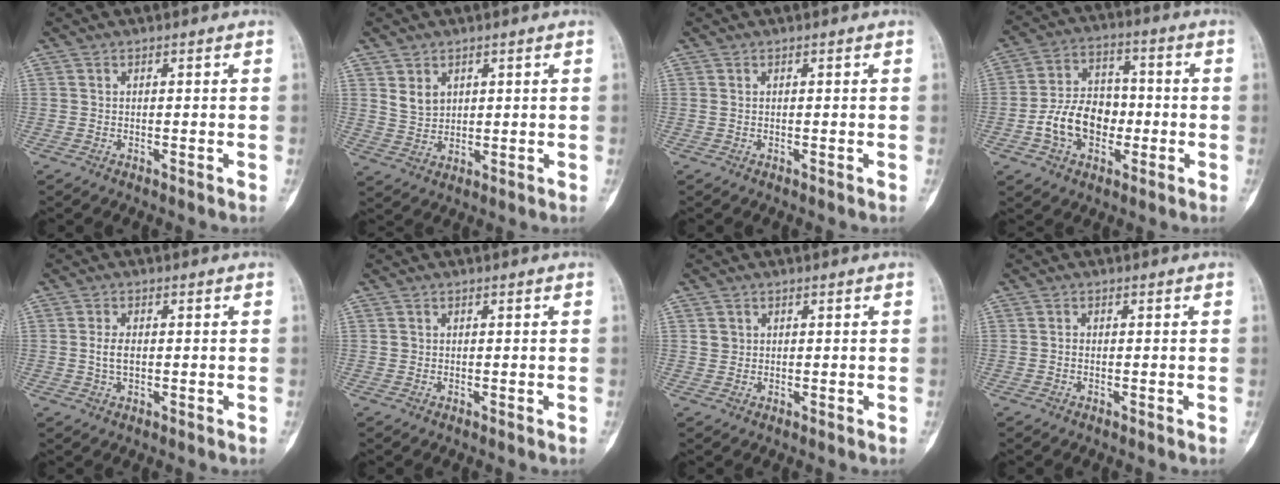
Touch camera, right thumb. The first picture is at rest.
{"total": 4.3, "force": [1.9, 3.2, 2.1], "torque": [-0.024, -0.017, 0.044]}
{"total": 0.0}
{"total": 12.4, "force": [-2.8, 8.9, 8.1], "torque": [-0.118, 0.033, -0.054]}
{"total": 3.0, "force": [-0.1, 1.7, 2.5], "torque": [-0.050, 0.002, -0.002]}
{"total": 0.7, "force": [0.0, 0.7, 0.2], "torque": [0.000, 0.002, 0.002]}
{"total": 1.6, "force": [0.4, 1.5, 0.4], "torque": [0.002, 0.000, 0.007]}
{"total": 0.6, "force": [-0.2, 0.4, 0.3], "torque": [-0.005, 0.002, -0.007]}